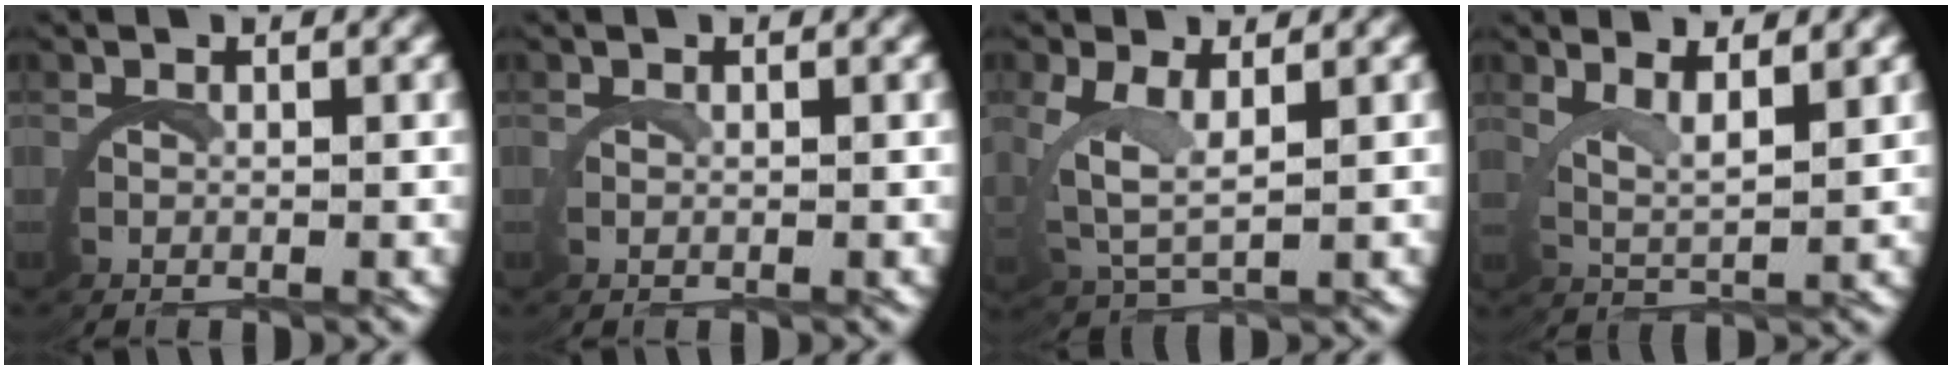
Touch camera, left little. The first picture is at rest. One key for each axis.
{"total": 0.6, "fx": 0.6, "fy": -0.2, "fz": 0.2, "tx": -0.008, "ty": 0.002, "tz": 0.009}
{"total": 3.8, "fx": 1.6, "fy": 1.8, "fz": 3.0, "tx": -0.087, "ty": -0.013, "tz": 0.042}
{"total": 3.8, "fx": 2.7, "fy": 0.9, "fz": 2.6, "tx": -0.059, "ty": -0.006, "tz": 0.046}